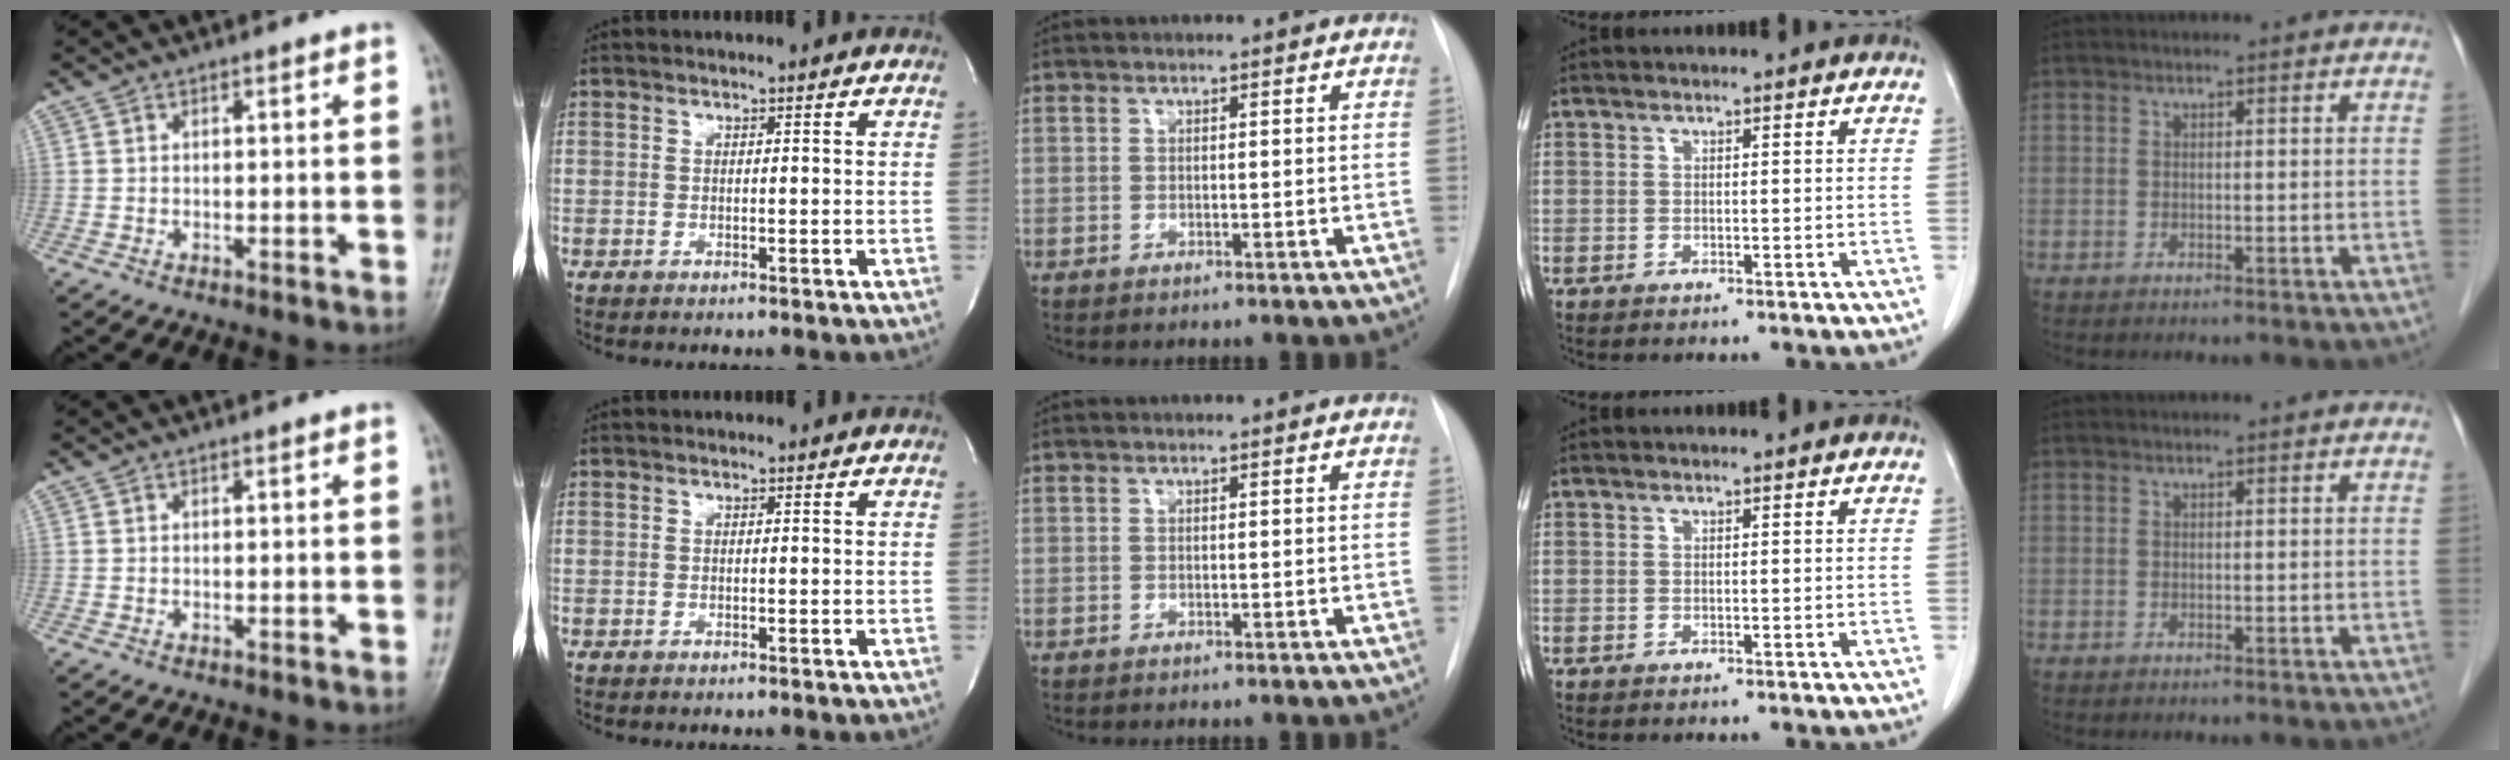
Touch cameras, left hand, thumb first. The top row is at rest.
{}